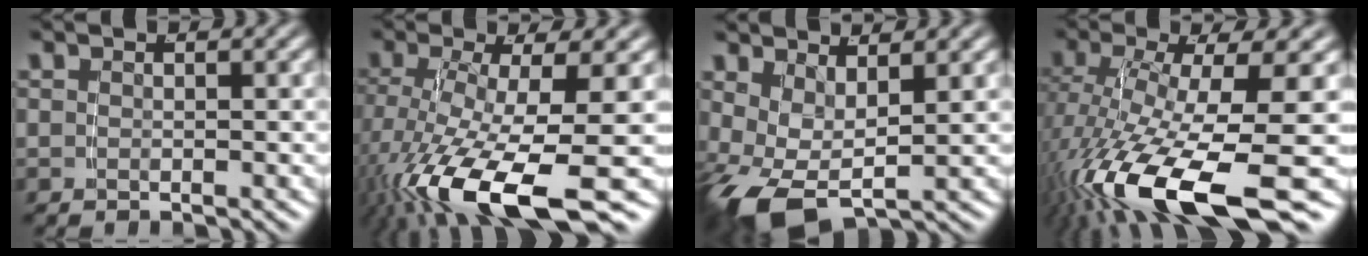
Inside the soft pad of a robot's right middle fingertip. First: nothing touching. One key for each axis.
{"total": 9.9, "fx": -3.7, "fy": 3.4, "fz": 8.6, "tx": -0.175, "ty": -0.042, "tz": -0.031}
{"total": 7.3, "fx": -2.2, "fy": 4.9, "fz": 4.9, "tx": -0.131, "ty": -0.040, "tz": -0.022}
{"total": 11.1, "fx": -4.4, "fy": 3.5, "fz": 9.6, "tx": -0.187, "ty": -0.047, "tz": -0.040}